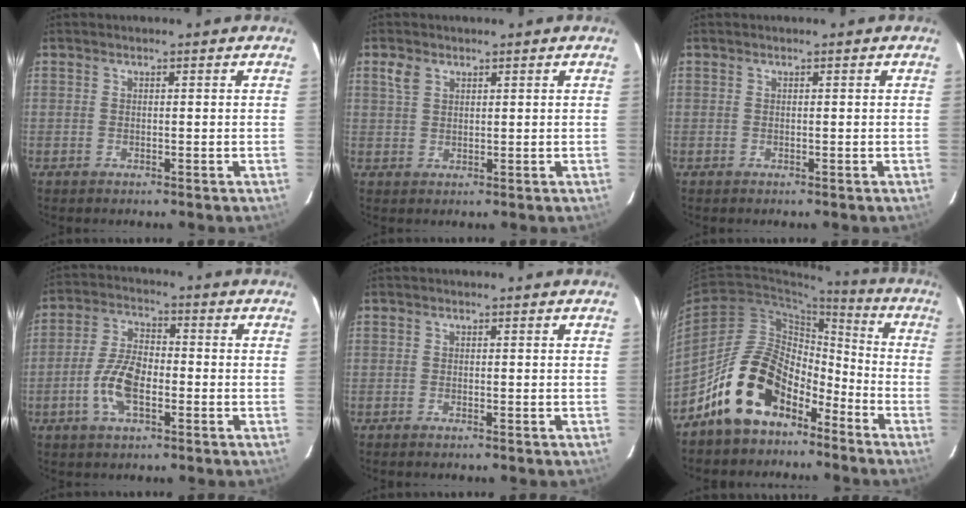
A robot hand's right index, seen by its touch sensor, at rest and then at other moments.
{"total": 2.8, "force": [1.5, 1.8, 1.5], "torque": [-0.029, 0.007, 0.031]}
{"total": 0.0}
{"total": 8.6, "force": [-3.0, 3.9, 7.0], "torque": [-0.145, 0.008, -0.058]}
{"total": 0.7, "force": [-0.6, 0.1, 0.3], "torque": [-0.006, -0.001, -0.013]}
{"total": 15.5, "force": [-10.3, 8.4, 7.9], "torque": [-0.145, 0.033, -0.169]}